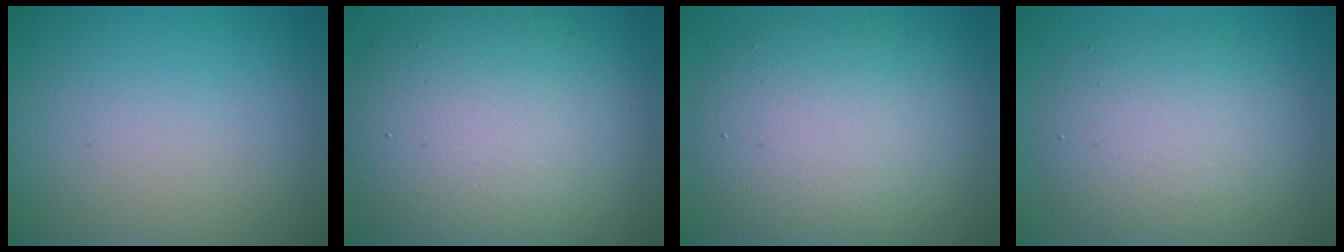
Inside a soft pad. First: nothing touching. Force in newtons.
{"total": 11.6, "press": 11.5, "slide": 1.2}
{"total": 8.7, "press": 8.7, "slide": 0.7}
{"total": 5.9, "press": 5.9, "slide": 0.2}